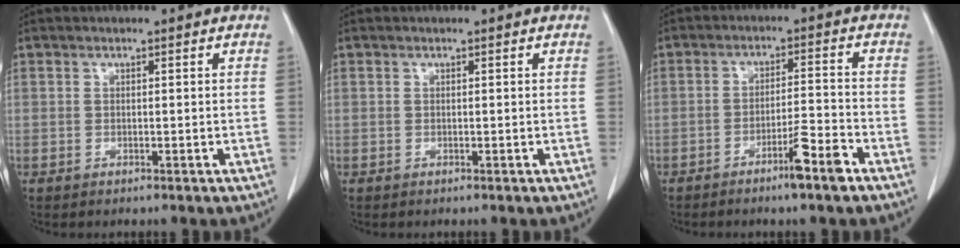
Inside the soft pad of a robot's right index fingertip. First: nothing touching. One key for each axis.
{"total": 0.0}
{"total": 6.0, "fx": -3.9, "fy": -0.2, "fz": 4.5, "tx": -0.069, "ty": -0.002, "tz": -0.068}